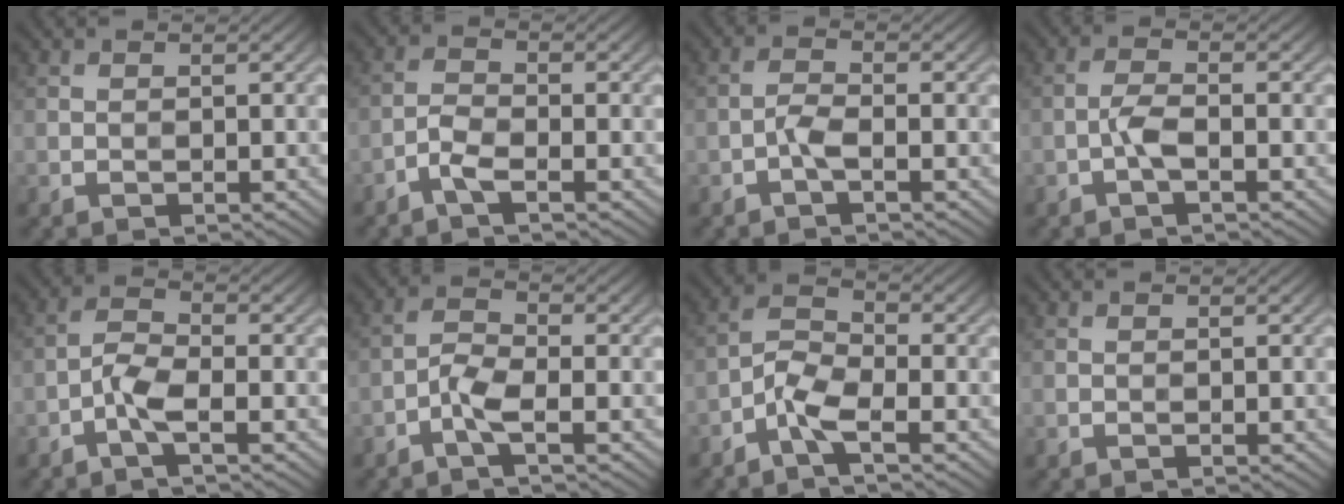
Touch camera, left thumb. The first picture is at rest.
{"total": 2.7, "force": [-1.8, 0.7, 1.9], "torque": [-0.048, 0.000, -0.046]}
{"total": 2.1, "force": [-1.0, 0.6, 1.8], "torque": [-0.042, 0.004, -0.026]}
{"total": 2.6, "force": [-1.0, 0.8, 2.3], "torque": [-0.053, 0.005, -0.026]}
{"total": 3.6, "force": [-1.8, 1.0, 2.9], "torque": [-0.070, 0.005, -0.046]}
{"total": 3.2, "force": [-1.8, 0.8, 2.6], "torque": [-0.063, 0.005, -0.045]}
{"total": 4.4, "force": [-2.7, 1.3, 3.3], "torque": [-0.075, 0.002, -0.067]}
{"total": 0.0}